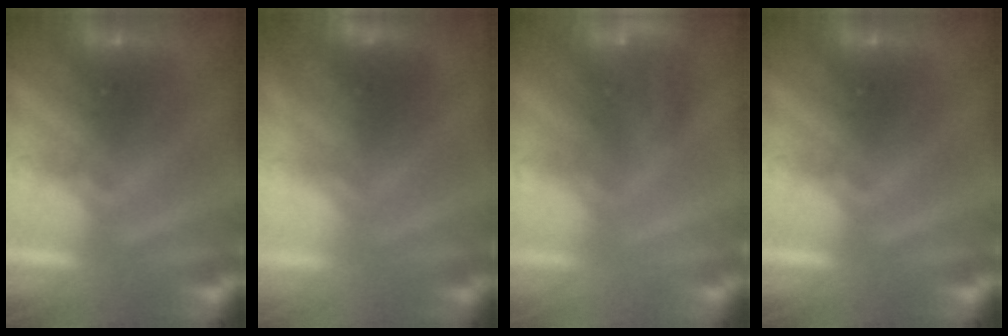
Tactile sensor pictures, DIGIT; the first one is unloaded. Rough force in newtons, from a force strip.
{"total": 2.5}
{"total": 9.1}
{"total": 0.0}